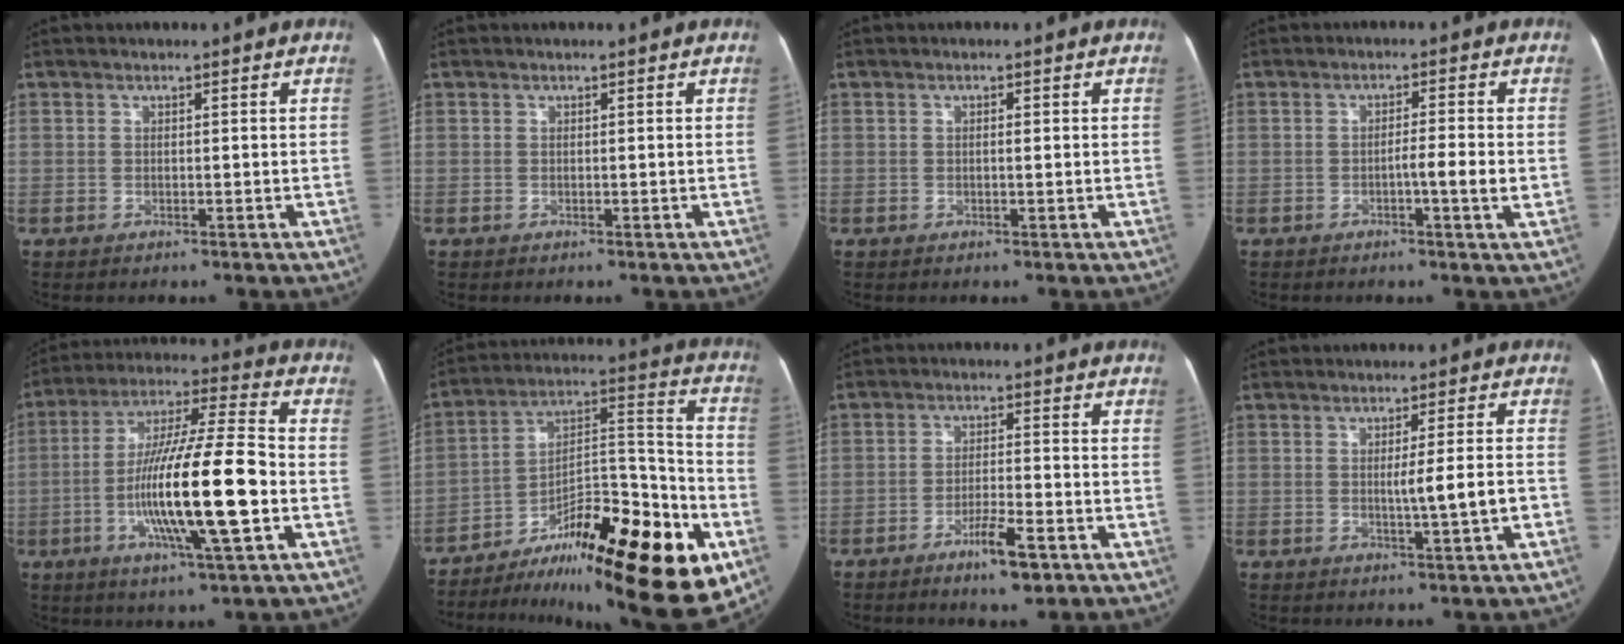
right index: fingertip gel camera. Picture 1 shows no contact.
{"total": 0.0}
{"total": 0.7, "force": [0.1, 0.1, 0.7], "torque": [-0.013, 0.000, 0.000]}
{"total": 3.9, "force": [-0.9, -0.3, 3.8], "torque": [-0.058, -0.001, -0.016]}
{"total": 18.4, "force": [-4.3, 1.1, 17.8], "torque": [-0.326, -0.005, -0.077]}
{"total": 26.0, "force": [-14.2, 5.8, 21.0], "torque": [-0.252, 0.025, -0.210]}
{"total": 6.4, "force": [-3.7, 1.0, 5.0], "torque": [-0.091, -0.006, -0.060]}
{"total": 4.9, "force": [-1.2, -0.6, 4.8], "torque": [-0.072, -0.006, -0.016]}